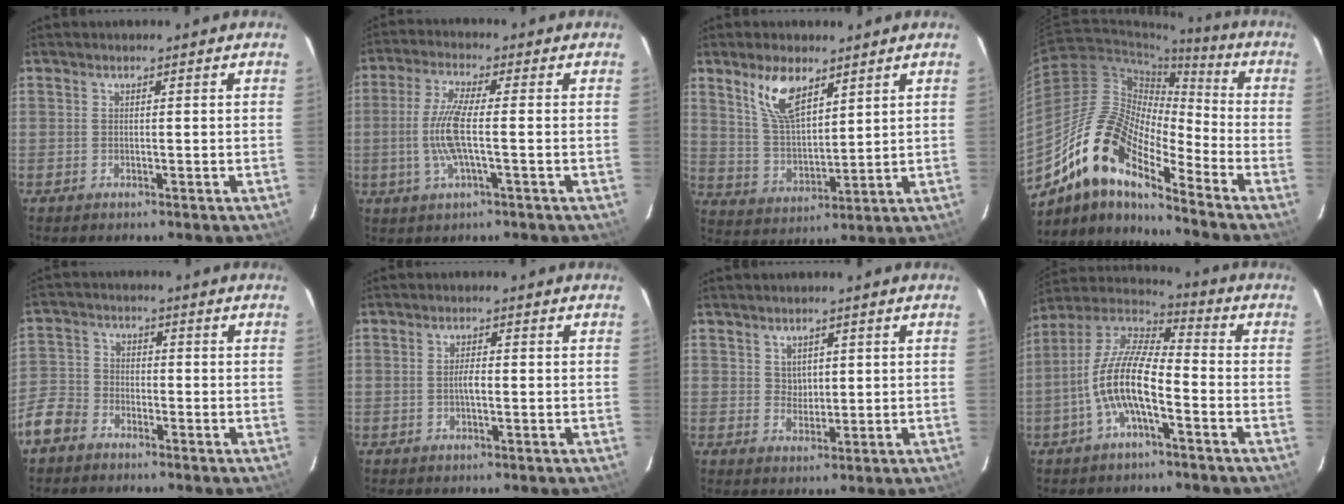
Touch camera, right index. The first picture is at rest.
{"total": 8.4, "force": [-1.3, 1.2, 8.2], "torque": [-0.173, -0.002, -0.028]}
{"total": 9.8, "force": [6.0, 4.1, 6.5], "torque": [-0.125, 0.006, 0.126]}
{"total": 15.8, "force": [-11.0, 4.7, 10.4], "torque": [-0.174, 0.000, -0.224]}
{"total": 8.0, "force": [-5.2, 5.4, 2.9], "torque": [-0.071, 0.014, -0.111]}
{"total": 1.9, "force": [-0.3, 0.6, 1.8], "torque": [-0.035, 0.002, -0.007]}
{"total": 2.7, "force": [1.2, 2.2, 0.9], "torque": [-0.008, 0.004, 0.025]}
{"total": 12.5, "force": [-4.3, 3.9, 11.0], "torque": [-0.229, 0.005, -0.087]}